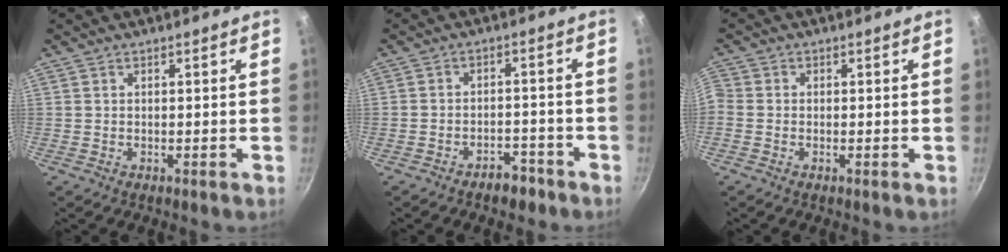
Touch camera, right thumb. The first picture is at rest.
{"total": 3.8, "force": [-3.0, 1.9, 1.3], "torque": [-0.009, 0.035, -0.040]}
{"total": 2.0, "force": [-0.7, 1.6, 1.1], "torque": [-0.030, 0.005, -0.026]}